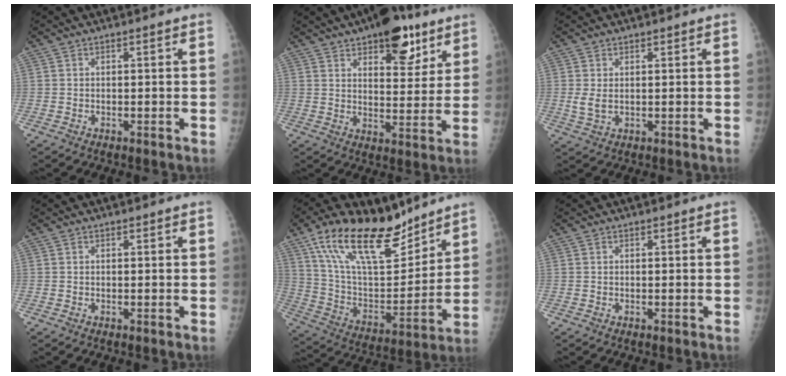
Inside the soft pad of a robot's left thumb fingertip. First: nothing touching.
{"total": 13.4, "force": [8.2, 5.9, 8.8], "torque": [-0.081, -0.039, 0.116]}
{"total": 2.8, "force": [0.8, 1.8, 2.0], "torque": [-0.040, -0.010, 0.019]}
{"total": 0.0}
{"total": 23.1, "force": [16.2, 9.1, 13.8], "torque": [-0.208, -0.060, 0.291]}
{"total": 0.0}